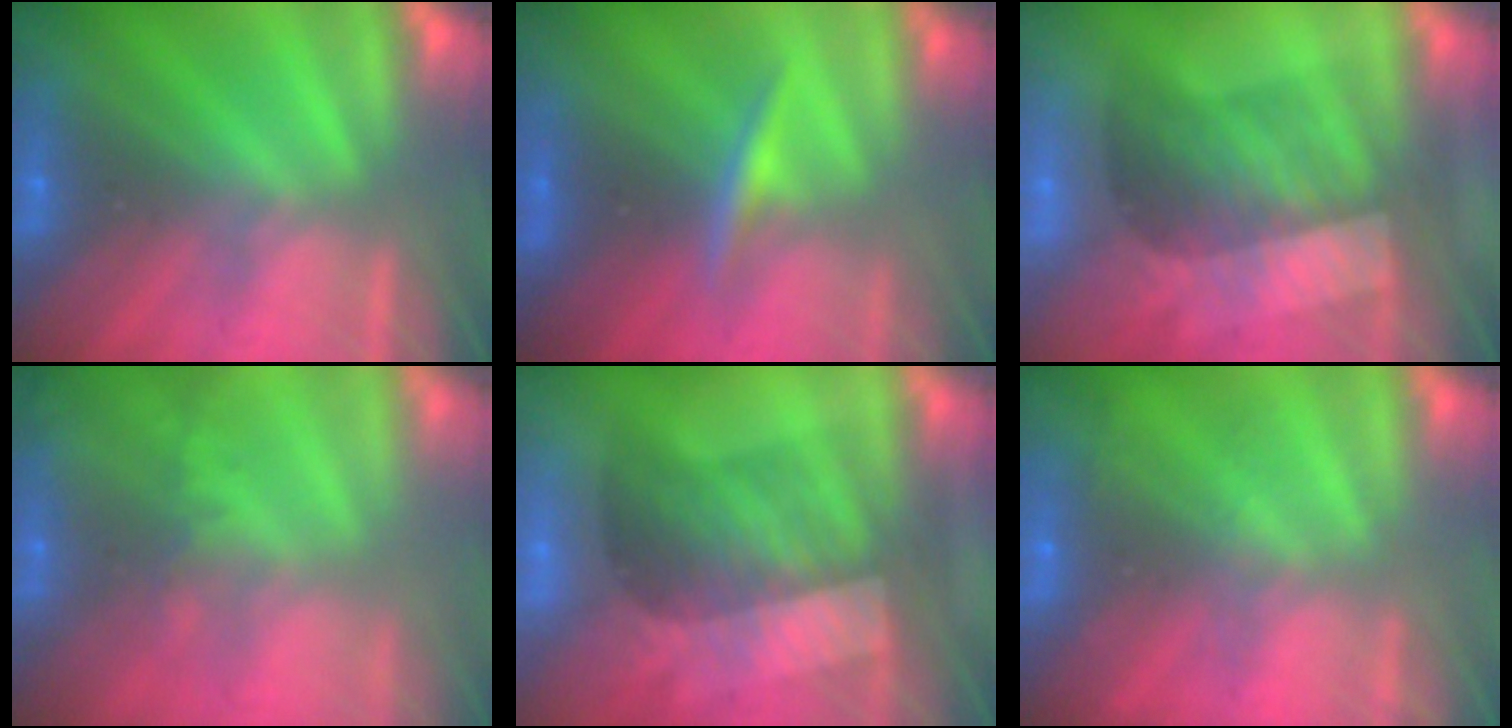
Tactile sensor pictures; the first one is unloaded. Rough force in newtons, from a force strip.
{"total": 2.6}
{"total": 3.6}
{"total": 7.2}
{"total": 3.6}
{"total": 1.9}